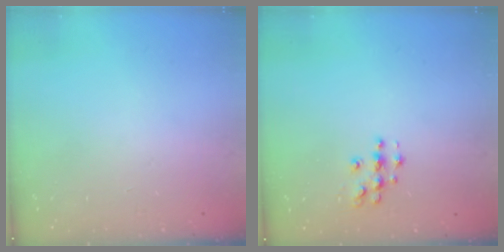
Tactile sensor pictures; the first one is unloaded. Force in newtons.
{"total": 5.2, "press": 5.1, "slide": 0.5}